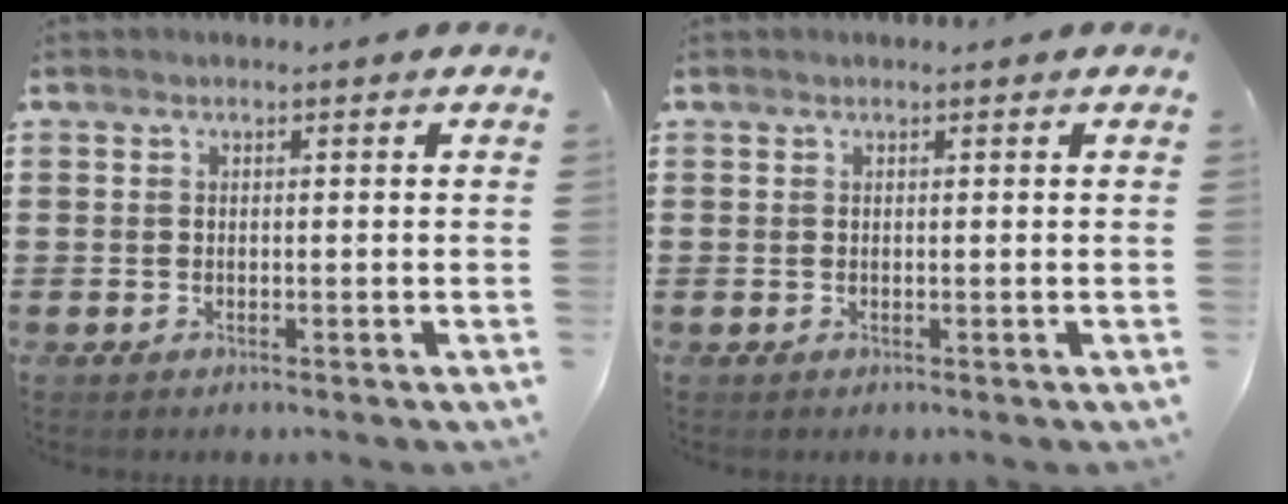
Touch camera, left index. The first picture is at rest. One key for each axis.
{"total": 0.0}